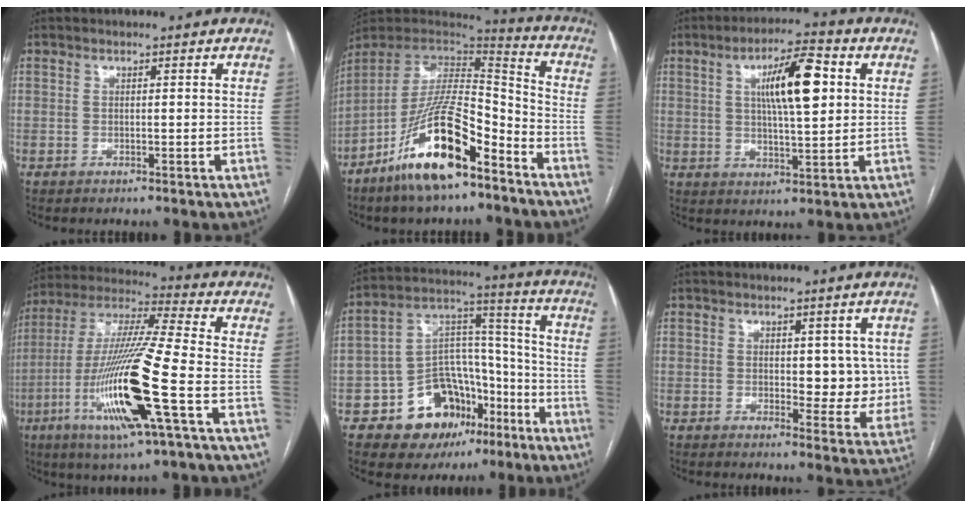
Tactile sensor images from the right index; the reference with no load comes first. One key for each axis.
{"total": 19.1, "fx": -11.6, "fy": 5.0, "fz": 14.3, "tx": -0.271, "ty": -0.008, "tz": -0.208}
{"total": 10.7, "fx": 2.8, "fy": 2.2, "fz": 10.1, "tx": -0.171, "ty": 0.013, "tz": 0.046}
{"total": 19.6, "fx": -6.4, "fy": 0.5, "fz": 18.5, "tx": -0.388, "ty": -0.024, "tz": -0.124}
{"total": 15.7, "fx": -8.7, "fy": 10.3, "fz": 8.0, "tx": -0.113, "ty": 0.058, "tz": -0.130}
{"total": 6.6, "fx": 1.0, "fy": 3.7, "fz": 5.4, "tx": -0.046, "ty": -0.001, "tz": 0.018}